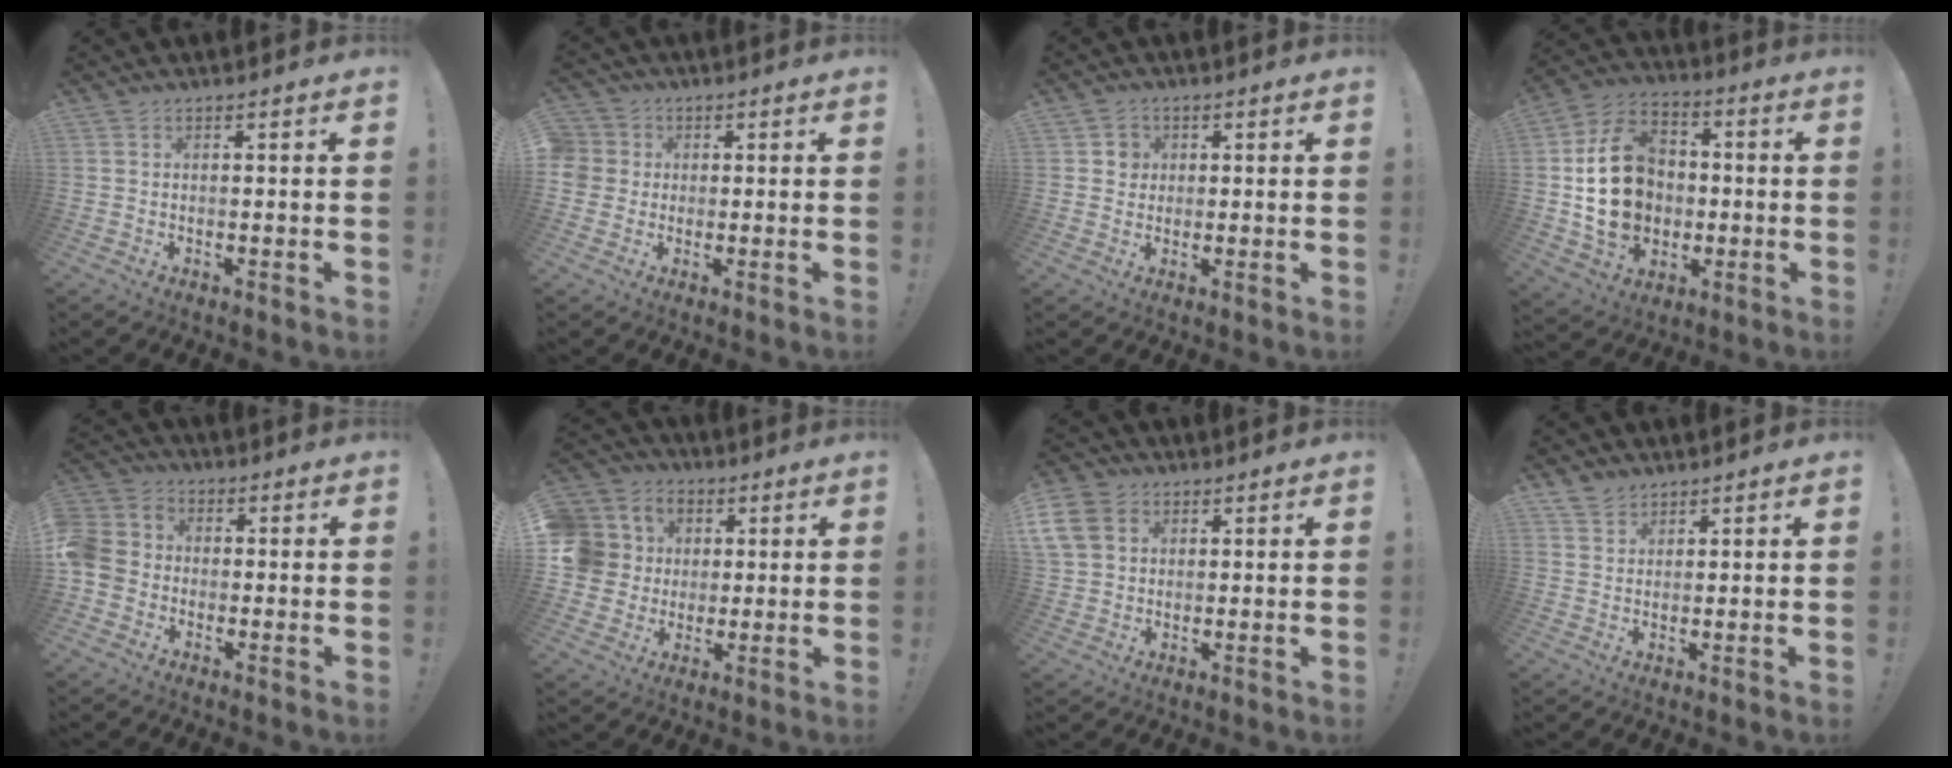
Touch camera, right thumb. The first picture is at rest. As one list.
[{"total": 5.6, "force": [0.6, 5.3, 1.5], "torque": [-0.037, 0.003, 0.011]}, {"total": 4.0, "force": [0.9, 3.8, 0.8], "torque": [-0.002, -0.003, 0.014]}, {"total": 20.6, "force": [-0.6, 16.5, 12.4], "torque": [-0.203, 0.016, 0.004]}, {"total": 7.8, "force": [-2.7, 6.7, 3.1], "torque": [-0.081, 0.030, -0.050]}, {"total": 12.5, "force": [1.9, 11.6, 4.3], "torque": [-0.078, 0.002, 0.047]}, {"total": 10.1, "force": [3.3, 8.1, 5.1], "torque": [-0.101, -0.010, 0.068]}, {"total": 3.5, "force": [3.0, 1.8, 0.3], "torque": [-0.005, -0.019, 0.056]}]